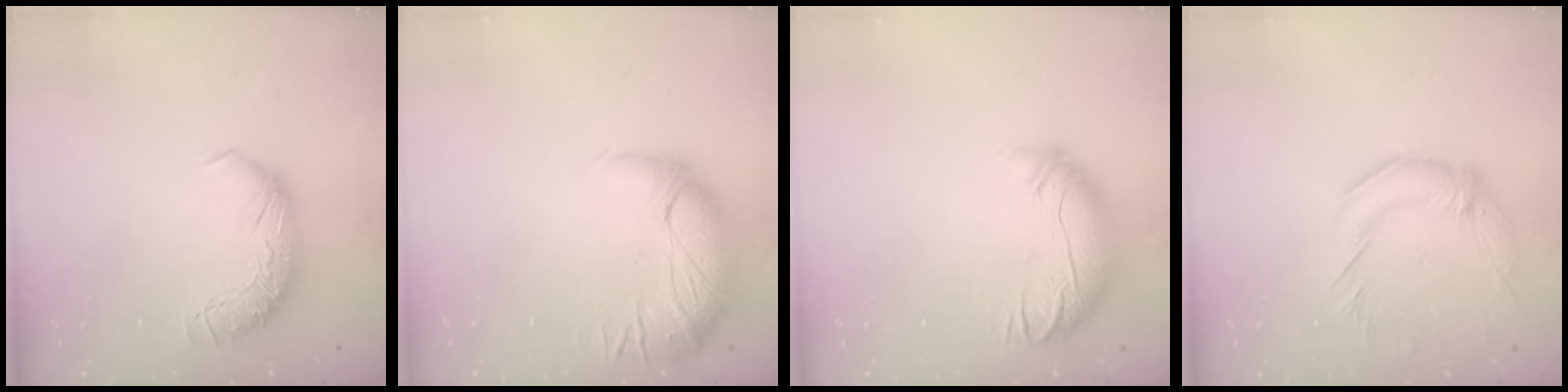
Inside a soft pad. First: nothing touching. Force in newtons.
{"total": 2.9, "press": 0.7, "slide": 2.8}
{"total": 3.4, "press": 2.1, "slide": 2.6}
{"total": 2.8, "press": 1.9, "slide": 2.2}